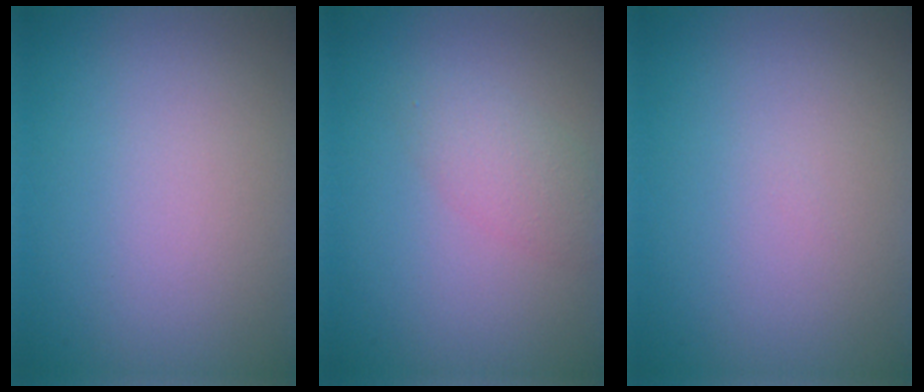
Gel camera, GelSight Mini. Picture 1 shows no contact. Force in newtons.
{"total": 2.2, "press": 2.2, "slide": 0.2}
{"total": 0.0}